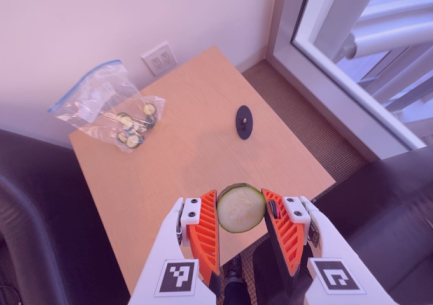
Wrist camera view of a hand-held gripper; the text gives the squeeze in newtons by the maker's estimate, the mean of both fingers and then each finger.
{"total": 9.0, "left": 9.2, "right": 8.9}